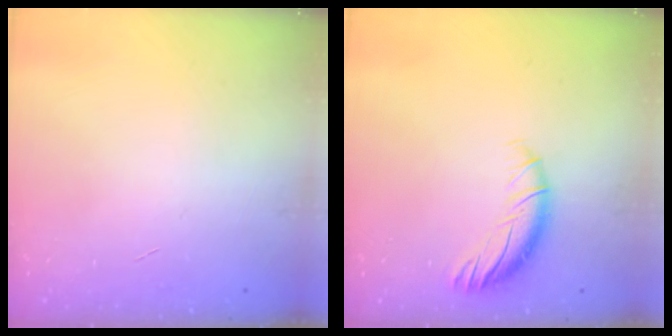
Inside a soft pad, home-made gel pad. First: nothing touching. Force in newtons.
{"total": 8.6, "press": 8.5, "slide": 0.9}